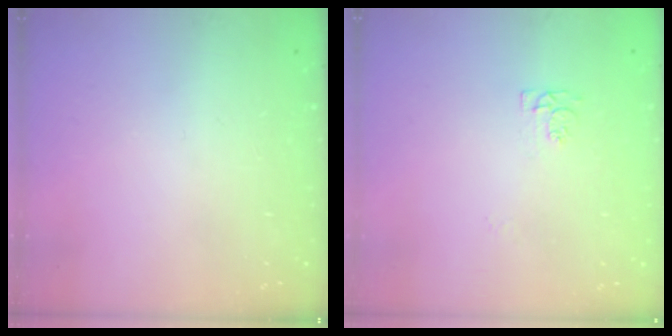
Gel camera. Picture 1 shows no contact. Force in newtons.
{"total": 4.3, "press": 4.3, "slide": 0.8}